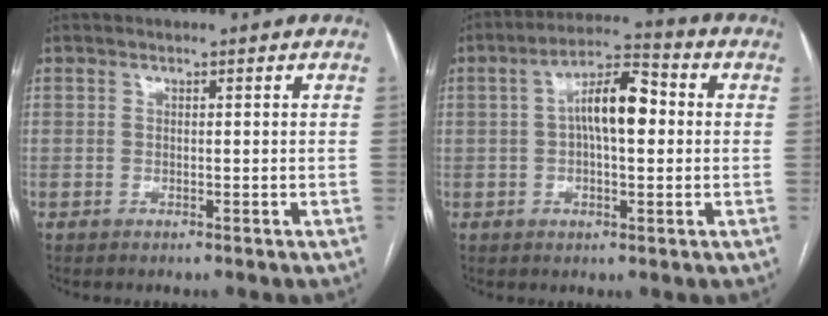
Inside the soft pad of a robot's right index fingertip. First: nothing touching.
{"total": 9.1, "force": [0.8, 2.8, 8.6], "torque": [-0.156, 0.027, 0.008]}